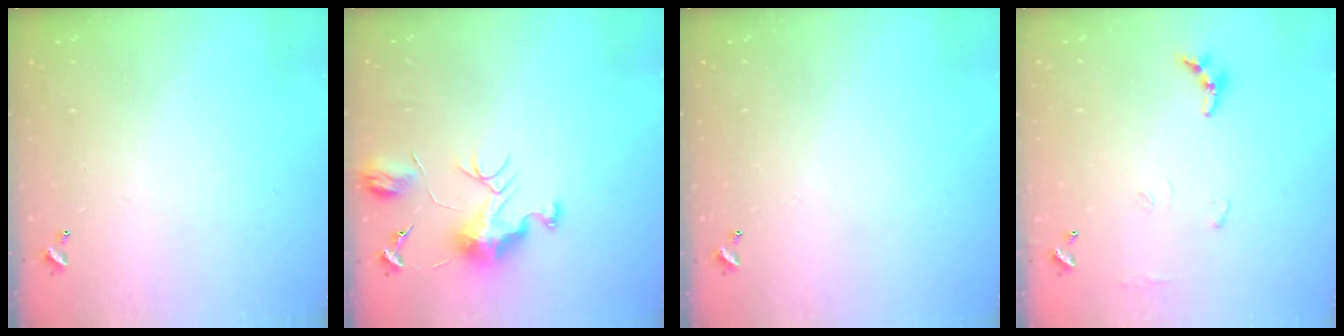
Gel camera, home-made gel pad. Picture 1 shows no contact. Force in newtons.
{"total": 8.7, "press": 8.7, "slide": 0.7}
{"total": 0.0}
{"total": 6.3, "press": 6.3, "slide": 0.5}